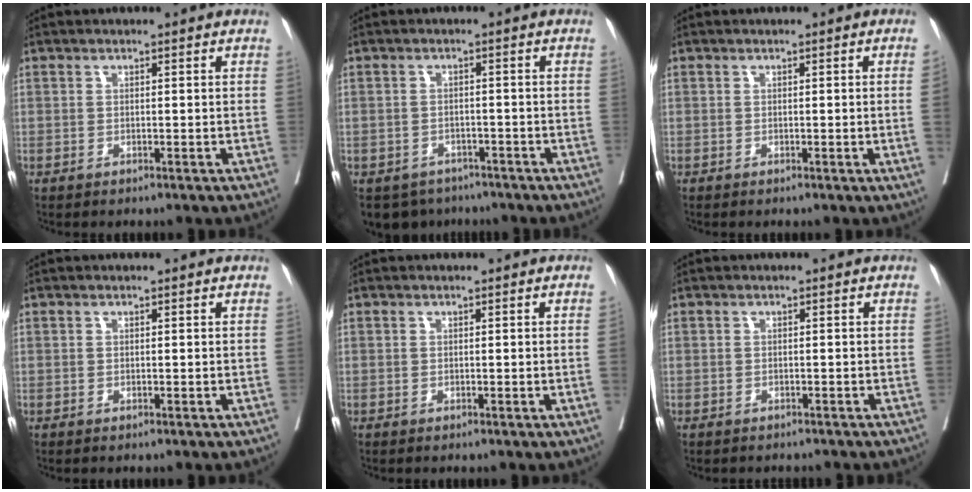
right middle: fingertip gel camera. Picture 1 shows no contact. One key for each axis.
{"total": 7.3, "fx": -5.5, "fy": 4.7, "fz": 1.0, "tx": -0.017, "ty": -0.004, "tz": -0.079}
{"total": 2.0, "fx": -0.1, "fy": -0.8, "fz": 1.9, "tx": -0.029, "ty": -0.003, "tz": 0.002}
{"total": 0.0}
{"total": 0.9, "fx": -0.1, "fy": -0.4, "fz": 0.8, "tx": -0.008, "ty": 0.000, "tz": -0.003}
{"total": 2.6, "fx": -2.4, "fy": 1.0, "fz": 0.4, "tx": -0.005, "ty": -0.006, "tz": -0.037}